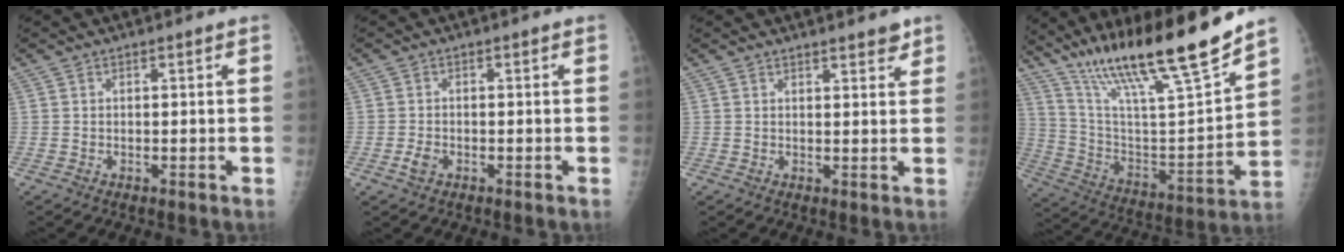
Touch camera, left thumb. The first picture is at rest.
{"total": 1.9, "force": [-0.8, 1.2, 1.2], "torque": [-0.025, 0.001, -0.017]}
{"total": 3.0, "force": [2.4, 0.8, 1.5], "torque": [-0.008, -0.014, 0.031]}
{"total": 25.3, "force": [18.5, 2.8, 16.9], "torque": [-0.267, -0.063, 0.330]}